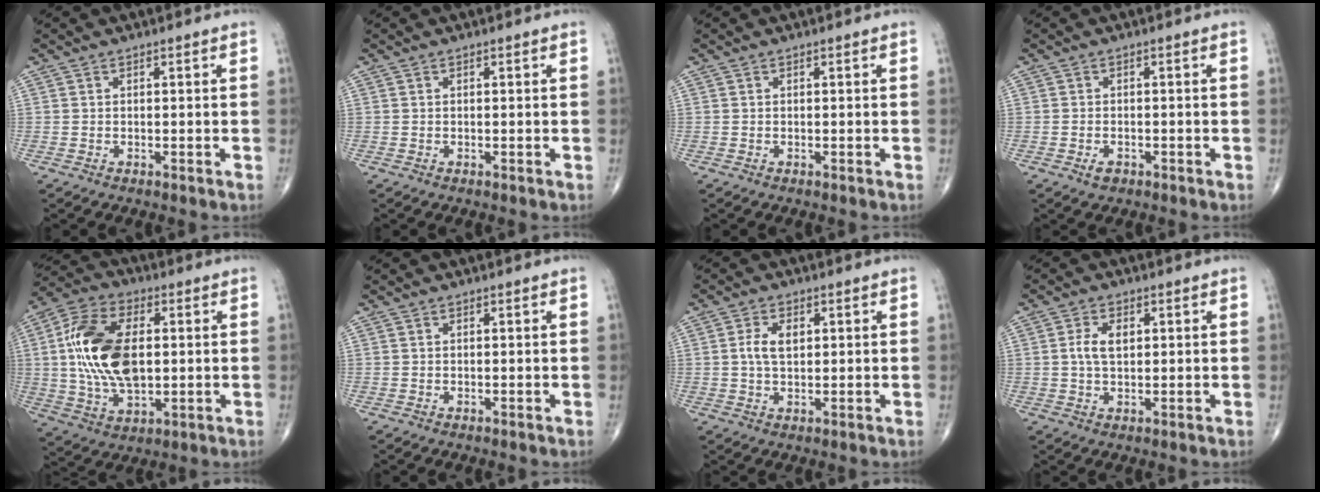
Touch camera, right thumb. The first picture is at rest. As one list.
[{"total": 0.0}, {"total": 0.0}, {"total": 1.9, "force": [-1.0, 1.2, 1.1], "torque": [-0.017, 0.002, -0.015]}, {"total": 17.8, "force": [1.7, 10.1, 14.6], "torque": [-0.283, 0.005, 0.032]}, {"total": 0.0}, {"total": 4.5, "force": [0.8, 2.6, 3.6], "torque": [-0.071, 0.002, 0.015]}, {"total": 4.3, "force": [0.8, 2.5, 3.5], "torque": [-0.069, 0.003, 0.014]}]